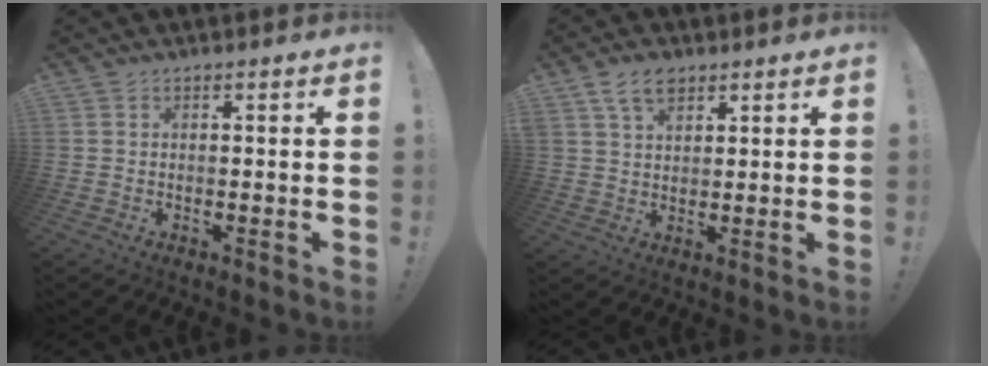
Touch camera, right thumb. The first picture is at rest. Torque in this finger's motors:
{"motor_torque": [0.03, 0.39, 1.05, 0.19, 0.11]}